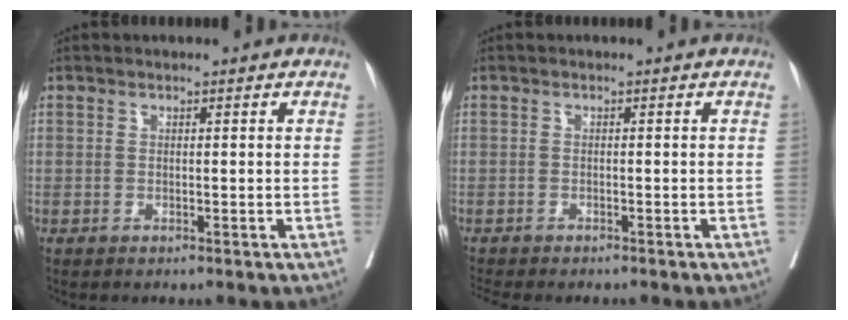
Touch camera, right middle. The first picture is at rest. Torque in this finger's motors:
{"motor_torque": [0.66, -0.84, 0.16, 0.02]}